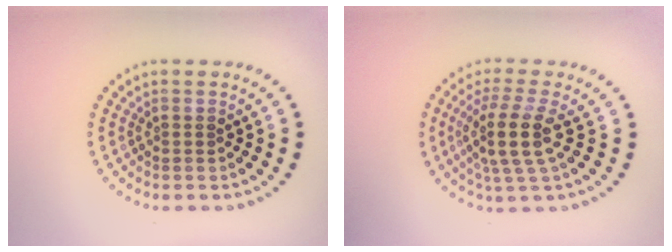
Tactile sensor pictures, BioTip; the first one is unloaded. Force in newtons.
{"total": 4.2, "press": 3.4, "slide": 2.5}